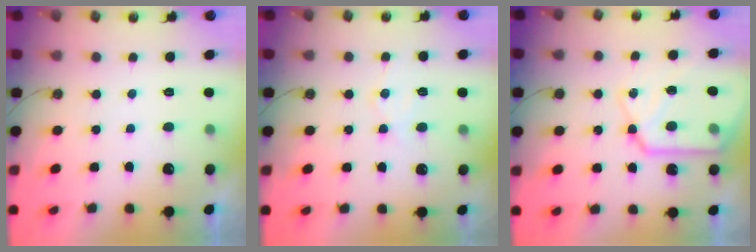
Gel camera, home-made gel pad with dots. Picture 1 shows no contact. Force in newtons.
{"total": 8.6, "press": 8.6, "slide": 0.8}
{"total": 16.4, "press": 16.3, "slide": 1.5}